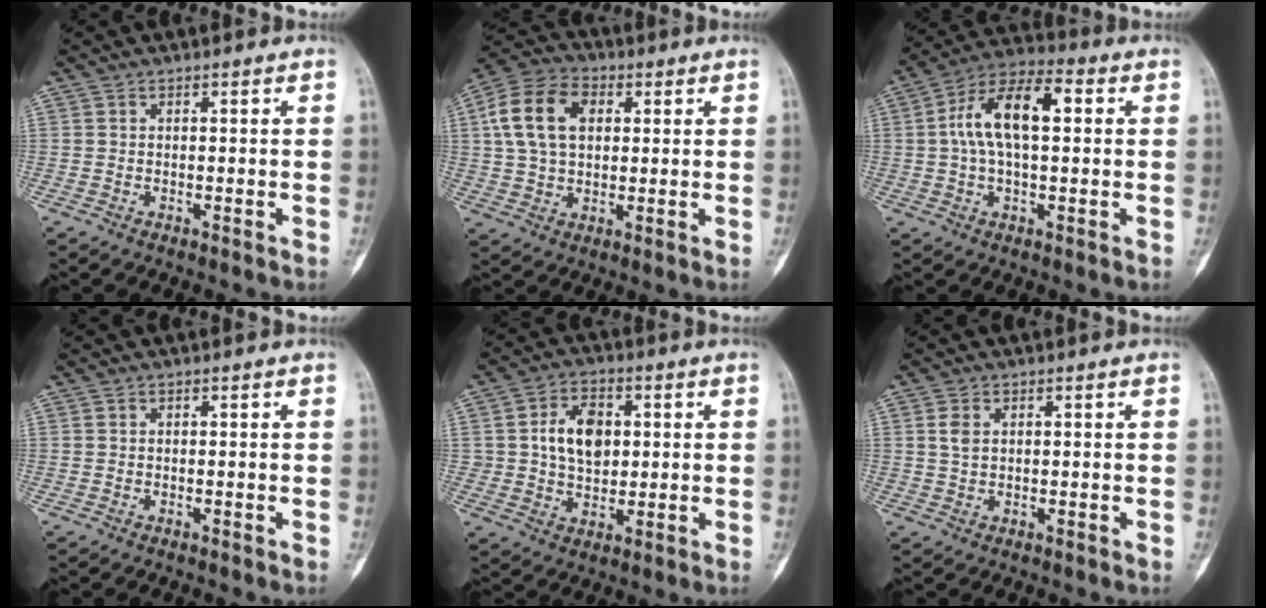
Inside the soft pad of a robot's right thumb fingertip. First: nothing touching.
{"total": 13.4, "force": [3.2, 9.0, 9.3], "torque": [-0.160, 0.013, 0.053]}
{"total": 13.4, "force": [1.9, 6.7, 11.5], "torque": [-0.209, 0.034, 0.026]}
{"total": 0.0}
{"total": 9.7, "force": [1.6, 7.0, 6.5], "torque": [-0.075, 0.001, 0.031]}
{"total": 2.6, "force": [0.8, 1.8, 1.8], "torque": [-0.029, 0.001, 0.017]}